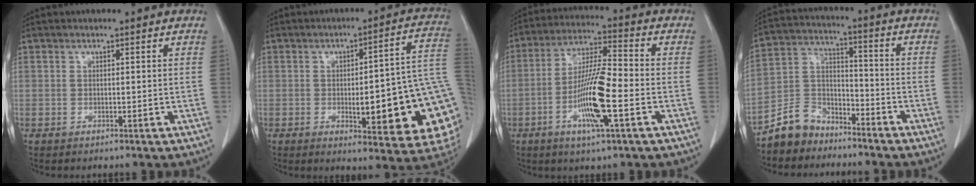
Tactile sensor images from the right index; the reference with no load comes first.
{"total": 21.0, "force": [-3.2, 3.8, 20.5], "torque": [-0.171, 0.020, -0.026]}
{"total": 11.8, "force": [-3.8, 1.0, 11.1], "torque": [-0.213, -0.005, -0.073]}
{"total": 8.2, "force": [-6.9, 4.3, 1.0], "torque": [-0.024, 0.022, -0.135]}